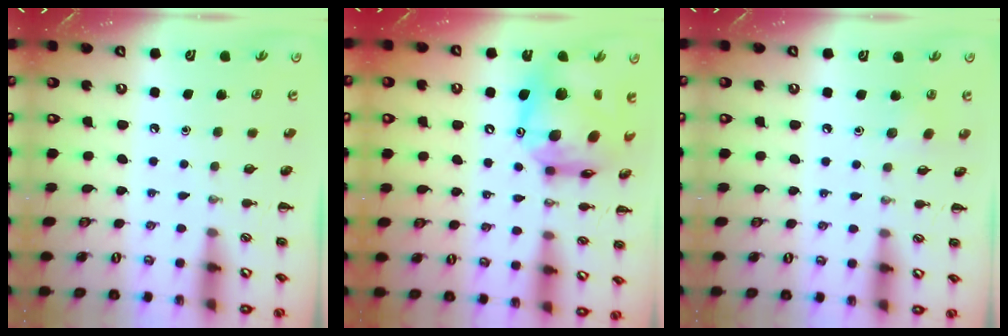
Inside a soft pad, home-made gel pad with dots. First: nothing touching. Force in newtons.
{"total": 16.8, "press": 15.9, "slide": 5.3}
{"total": 3.4, "press": 3.2, "slide": 1.0}